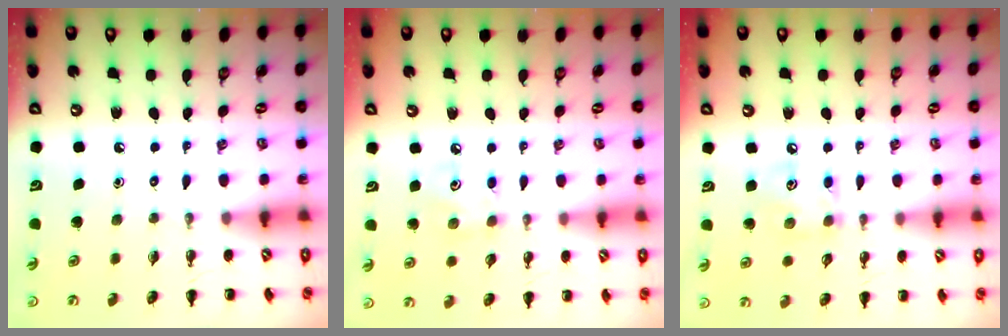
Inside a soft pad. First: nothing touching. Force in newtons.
{"total": 4.6, "press": 4.5, "slide": 1.1}
{"total": 5.7, "press": 5.7, "slide": 0.4}